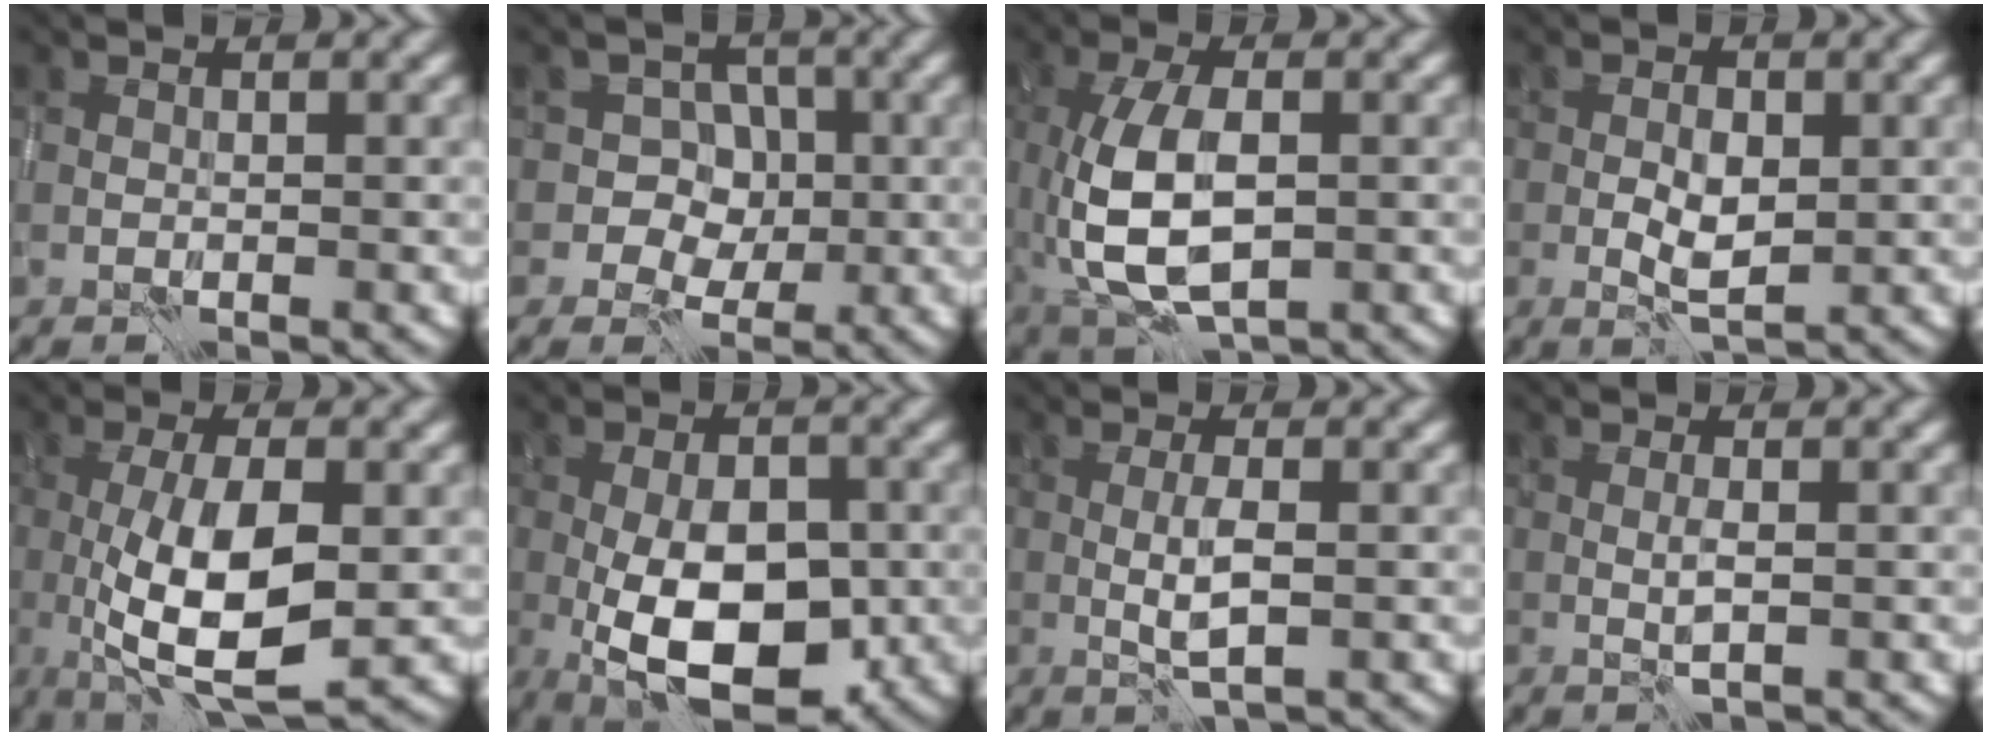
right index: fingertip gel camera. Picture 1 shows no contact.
{"total": 4.7, "force": [-0.5, 4.2, 2.2], "torque": [0.001, 0.012, -0.031]}
{"total": 8.2, "force": [-0.8, 4.1, 7.1], "torque": [-0.154, -0.005, -0.010]}
{"total": 3.2, "force": [-0.4, 1.7, 2.7], "torque": [-0.052, -0.004, -0.006]}
{"total": 8.6, "force": [-1.0, 2.9, 8.0], "torque": [-0.151, -0.016, -0.012]}
{"total": 10.5, "force": [-3.1, 5.0, 8.6], "torque": [-0.134, -0.002, -0.053]}
{"total": 2.7, "force": [-0.4, 0.6, 2.6], "torque": [-0.054, -0.002, -0.007]}
{"total": 1.2, "force": [-0.1, 0.1, 1.1], "torque": [-0.024, -0.002, 0.000]}